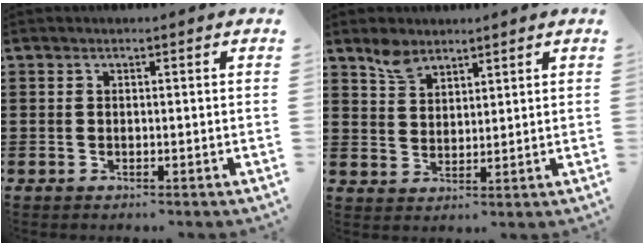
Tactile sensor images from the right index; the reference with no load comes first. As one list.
[{"total": 4.0, "force": [3.1, 2.1, 1.3], "torque": [-0.035, 0.005, 0.060]}]